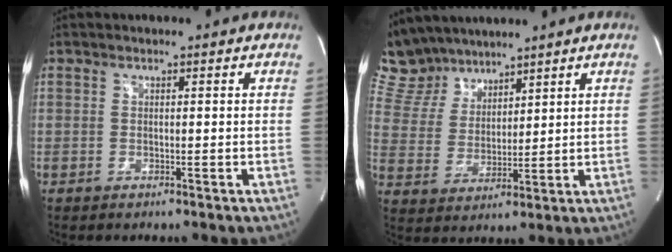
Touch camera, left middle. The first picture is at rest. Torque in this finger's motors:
{"motor_torque": [0.23, -0.44, -0.05, -0.04]}